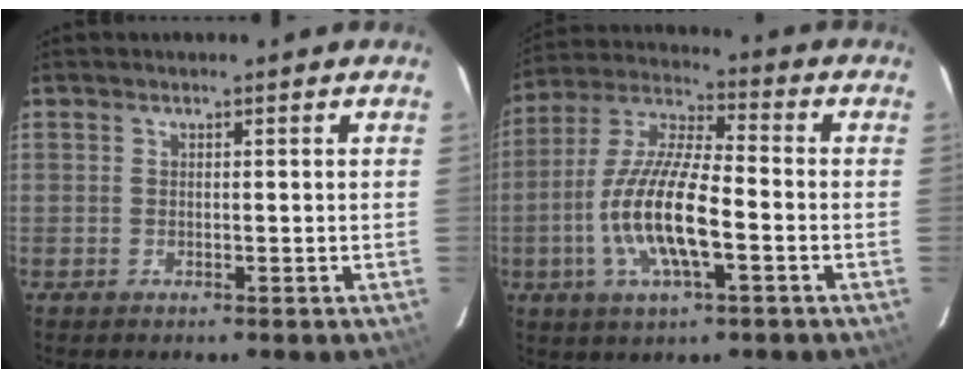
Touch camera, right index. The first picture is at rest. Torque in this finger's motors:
{"motor_torque": [1.79, -0.35, 1.05, 0.21]}